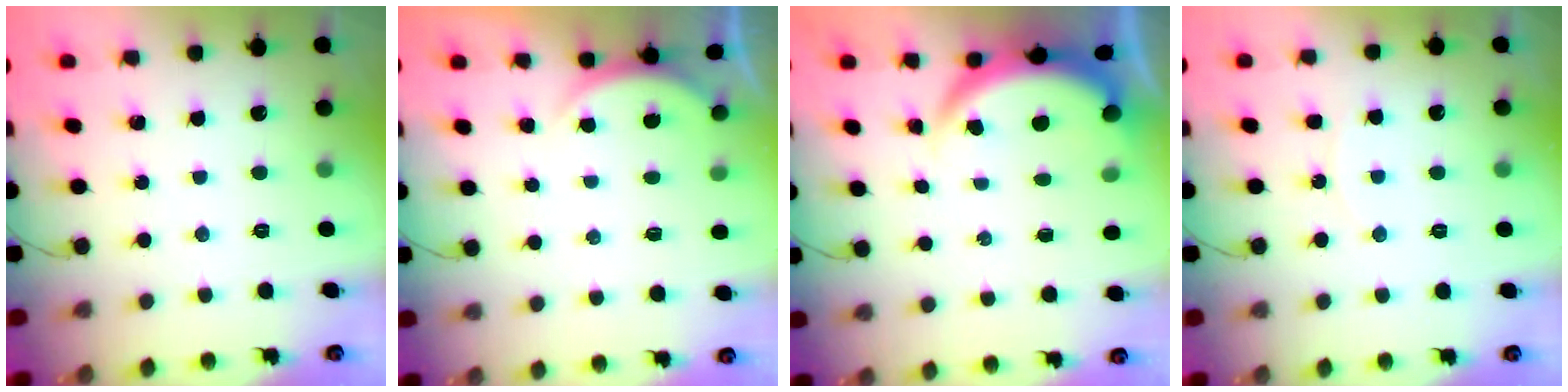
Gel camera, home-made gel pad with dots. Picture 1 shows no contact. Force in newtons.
{"total": 1.6, "press": 1.5, "slide": 0.6}
{"total": 3.9, "press": 3.9, "slide": 0.2}
{"total": 6.3, "press": 6.3, "slide": 0.4}